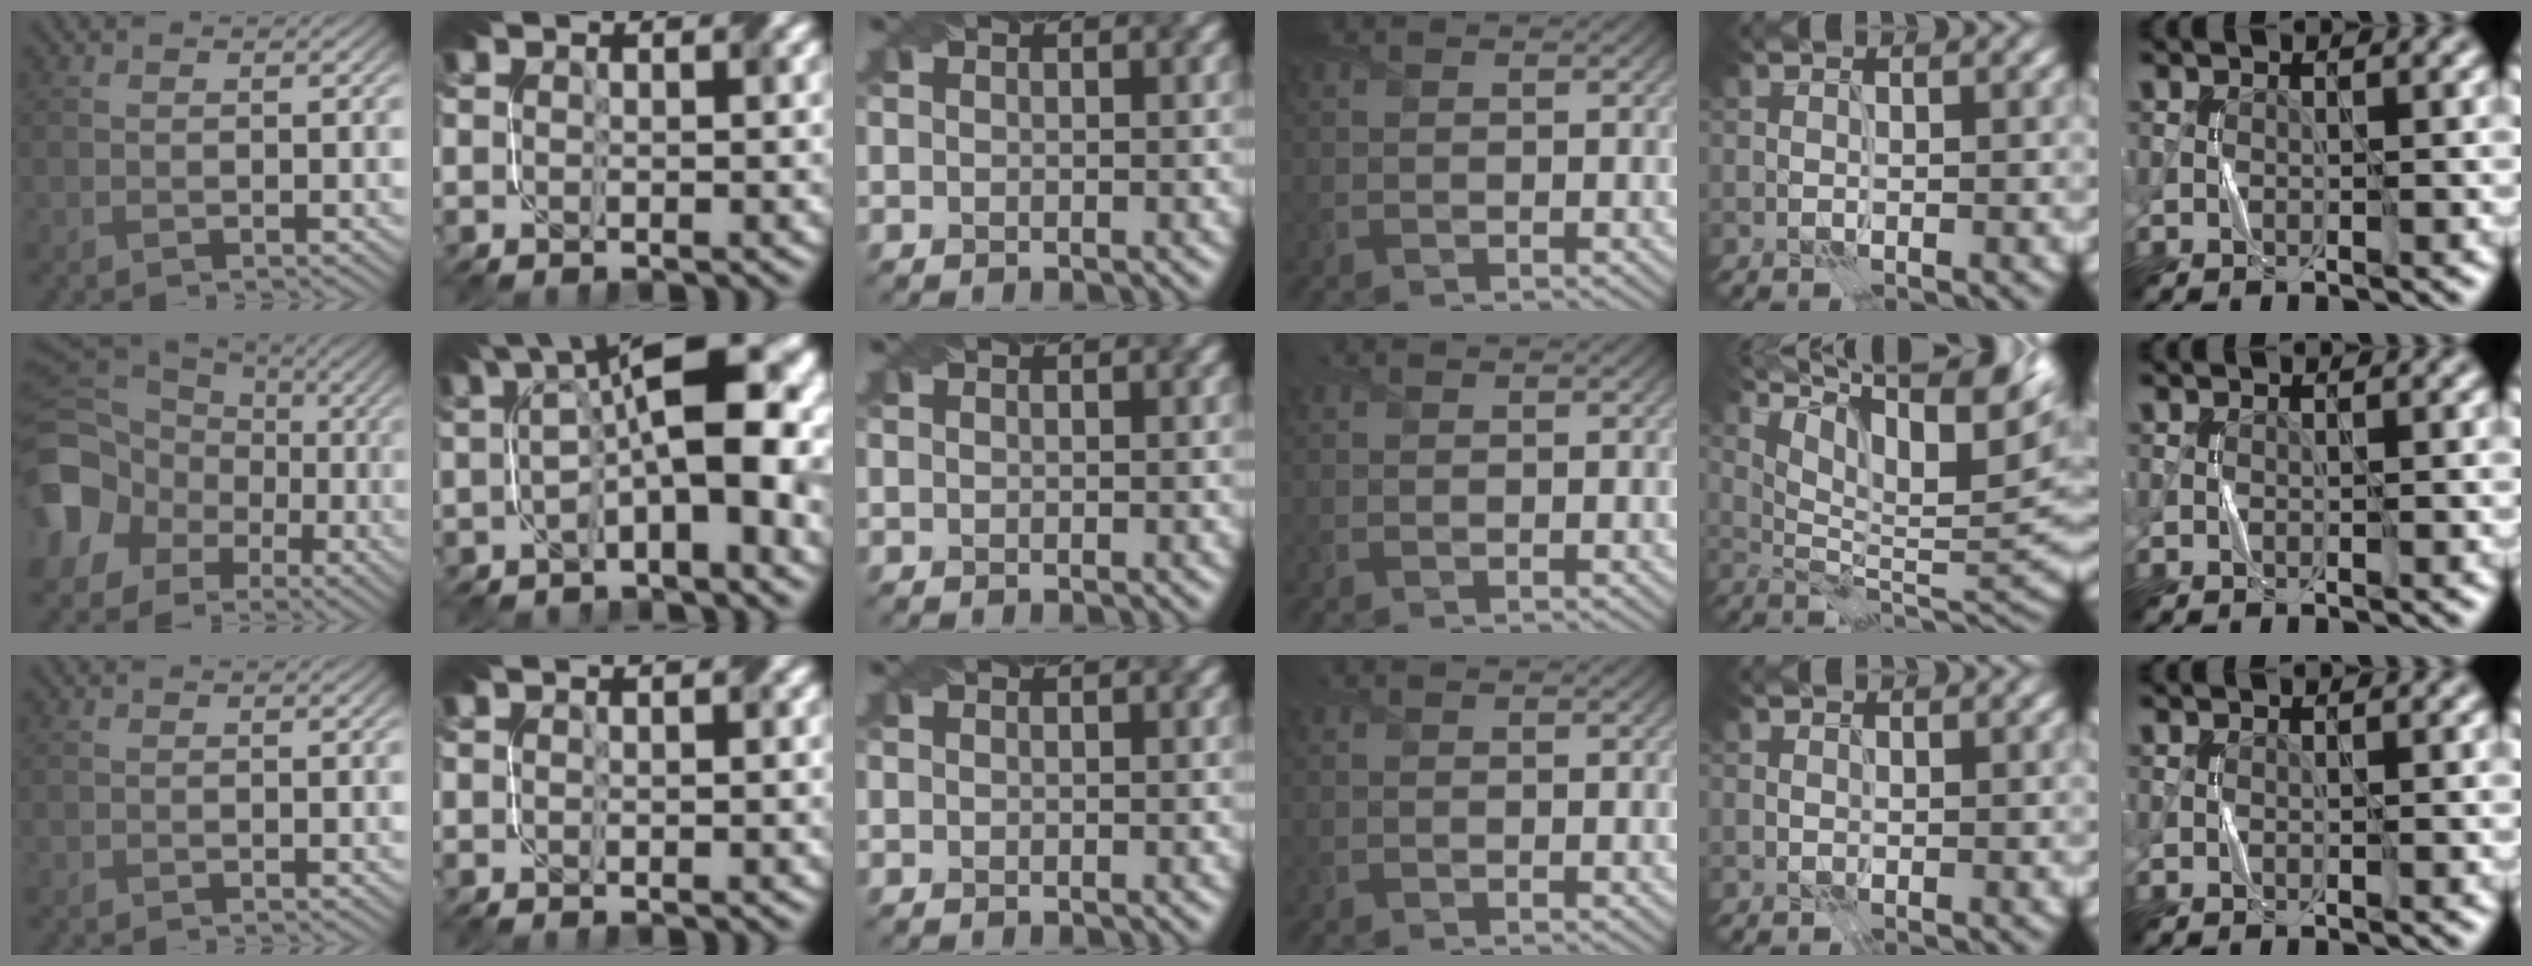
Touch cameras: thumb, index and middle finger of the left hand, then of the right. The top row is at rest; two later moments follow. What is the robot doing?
{"motion": "fold", "object": "napkin"}